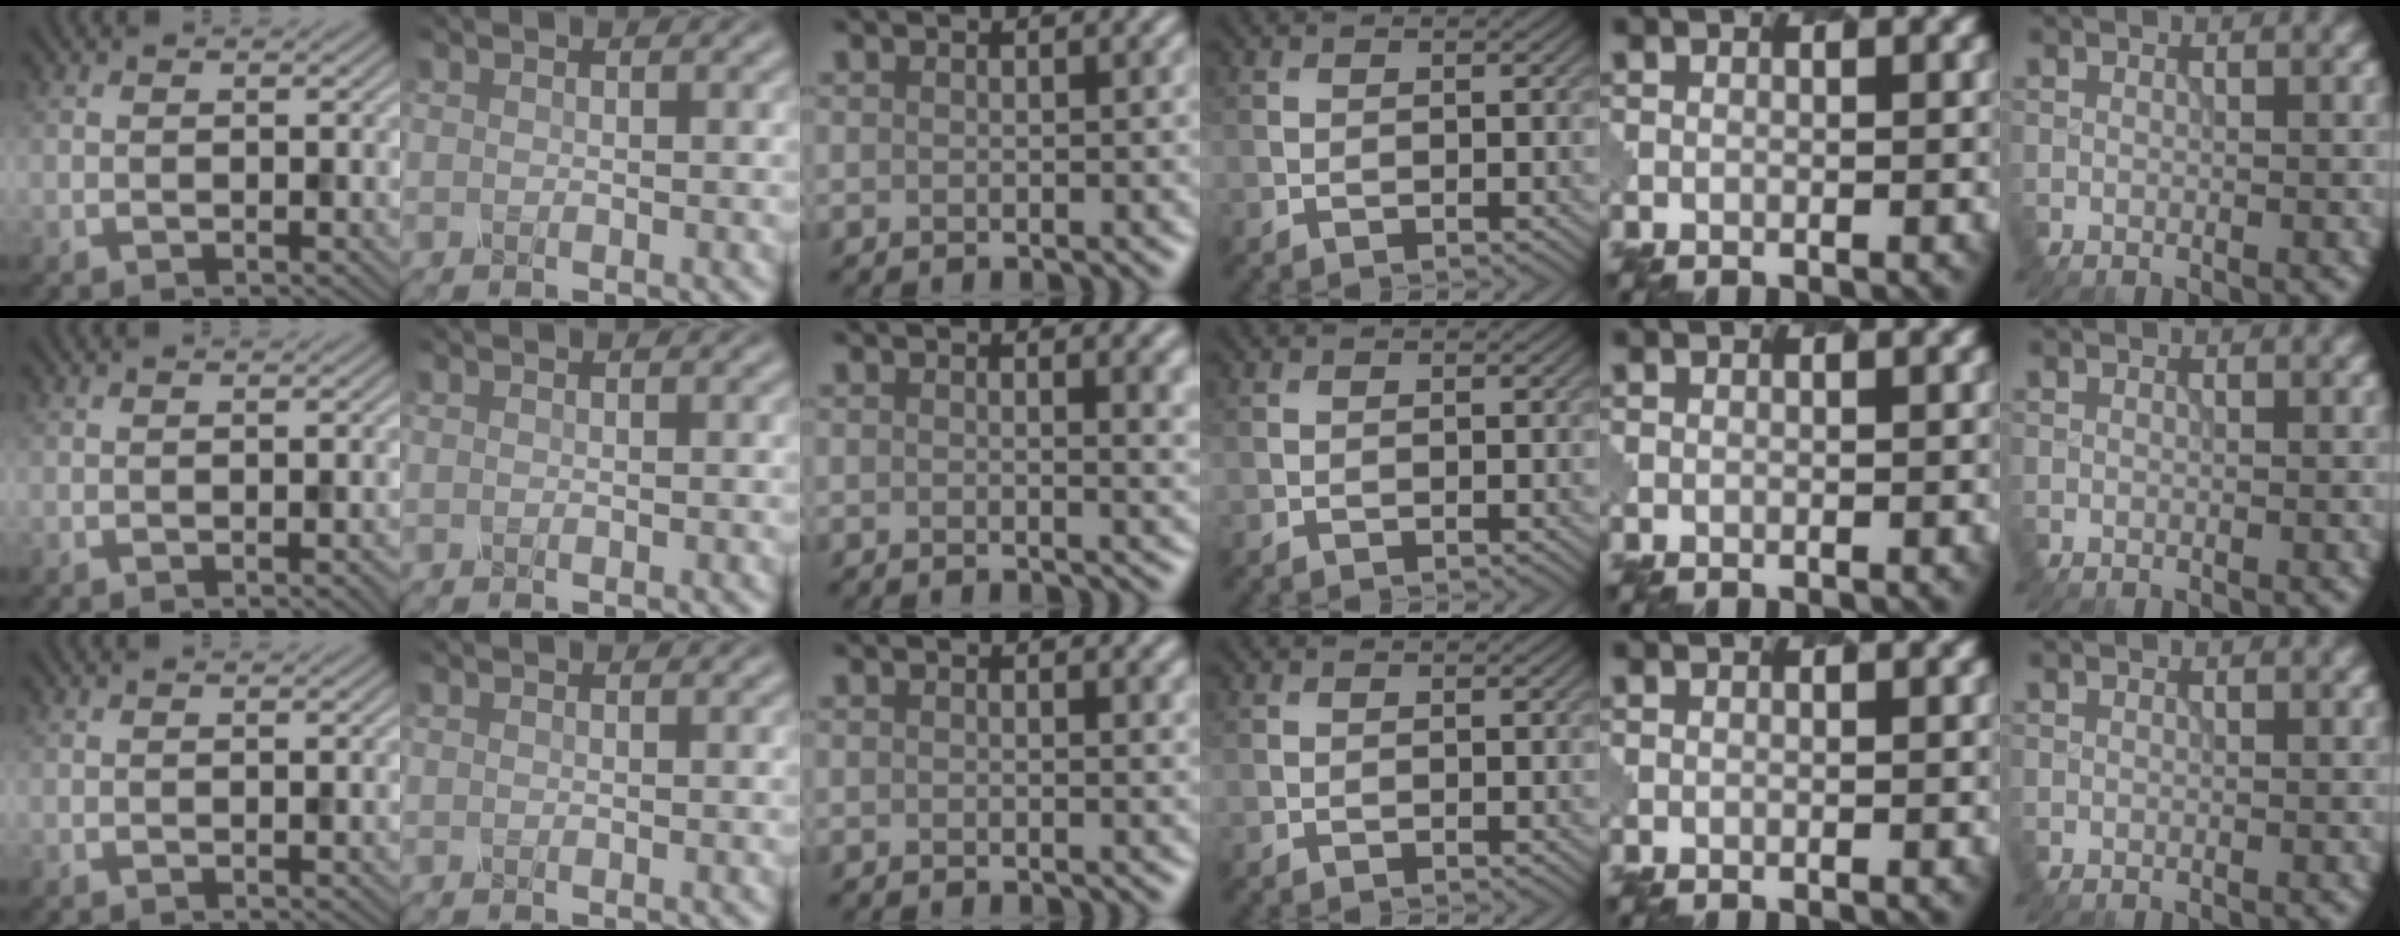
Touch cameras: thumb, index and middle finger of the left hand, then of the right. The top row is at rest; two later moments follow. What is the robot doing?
{"motion": "dispense", "object": "dispenser bottle"}